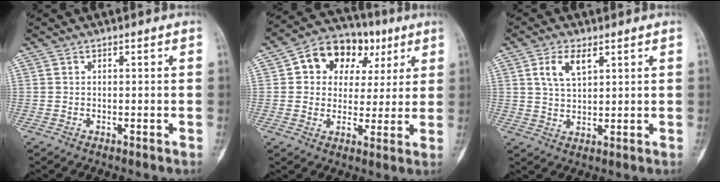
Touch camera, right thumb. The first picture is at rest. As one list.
[{"total": 14.0, "force": [5.0, 10.9, 7.3], "torque": [-0.059, 0.015, 0.073]}, {"total": 5.7, "force": [2.7, 2.8, 4.1], "torque": [-0.074, -0.009, 0.054]}]